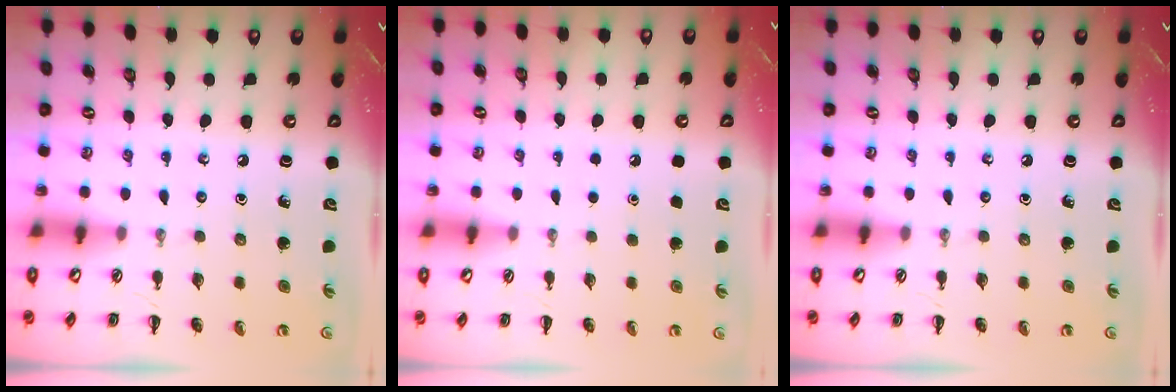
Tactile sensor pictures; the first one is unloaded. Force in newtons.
{"total": 1.6, "press": 1.6, "slide": 0.1}
{"total": 0.0}